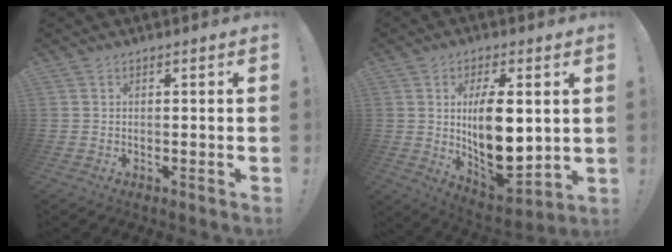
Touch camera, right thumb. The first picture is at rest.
{"total": 15.7, "force": [1.8, 7.2, 13.9], "torque": [-0.226, -0.027, 0.038]}